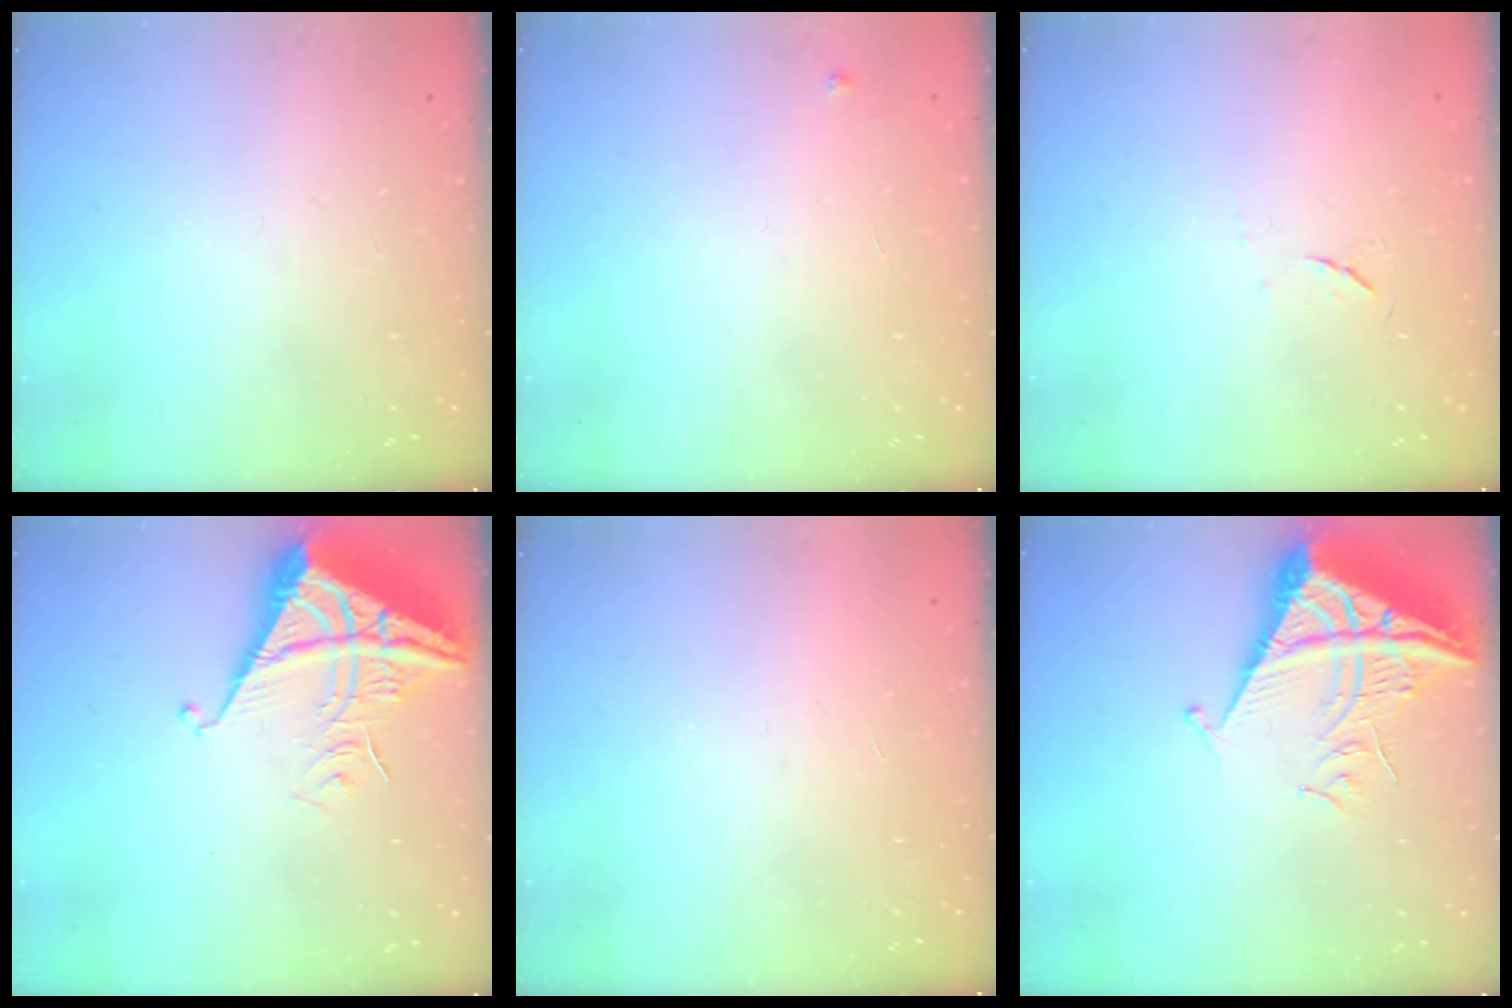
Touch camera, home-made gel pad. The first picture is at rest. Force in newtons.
{"total": 3.1, "press": 3.1, "slide": 0.5}
{"total": 3.6, "press": 3.6, "slide": 0.6}
{"total": 7.0, "press": 7.0, "slide": 0.8}
{"total": 1.5, "press": 1.5, "slide": 0.1}
{"total": 8.5, "press": 8.5, "slide": 0.8}